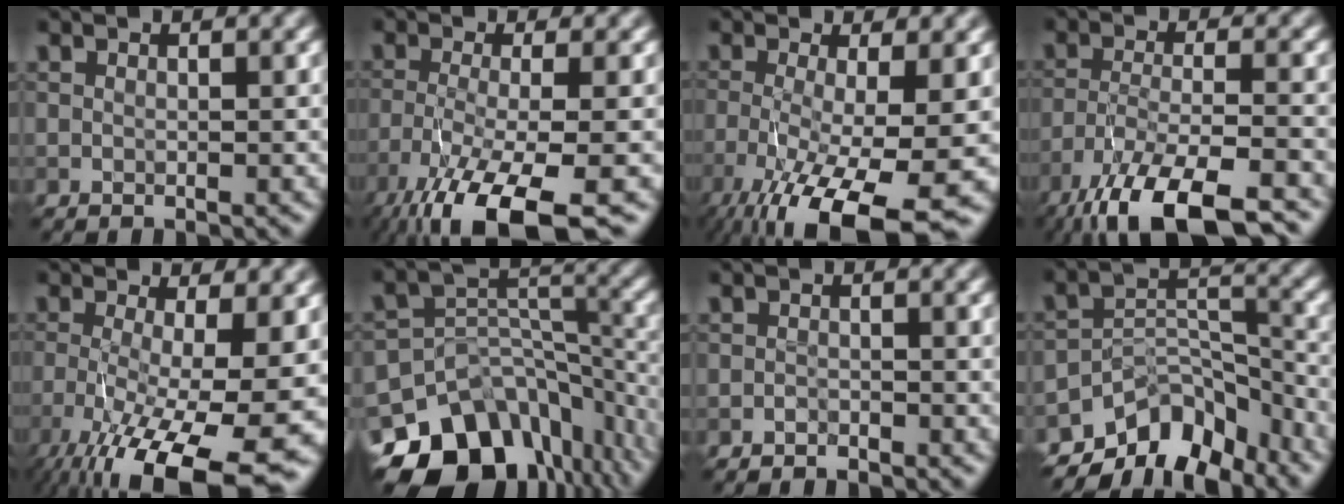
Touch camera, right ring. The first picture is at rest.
{"total": 10.4, "force": [-6.5, 2.5, 7.6], "torque": [-0.135, -0.016, -0.121]}
{"total": 12.0, "force": [-5.5, 3.4, 10.1], "torque": [-0.172, -0.024, -0.094]}
{"total": 11.3, "force": [-8.4, 2.9, 6.9], "torque": [-0.130, -0.023, -0.143]}
{"total": 14.3, "force": [-6.2, 4.2, 12.2], "torque": [-0.206, -0.024, -0.096]}
{"total": 14.8, "force": [-9.9, 9.1, 6.2], "torque": [-0.125, 0.007, -0.139]}
{"total": 0.8, "force": [-0.7, 0.3, 0.1], "torque": [0.000, -0.001, -0.014]}
{"total": 8.4, "force": [-6.9, 3.7, 3.0], "torque": [-0.034, -0.006, -0.121]}